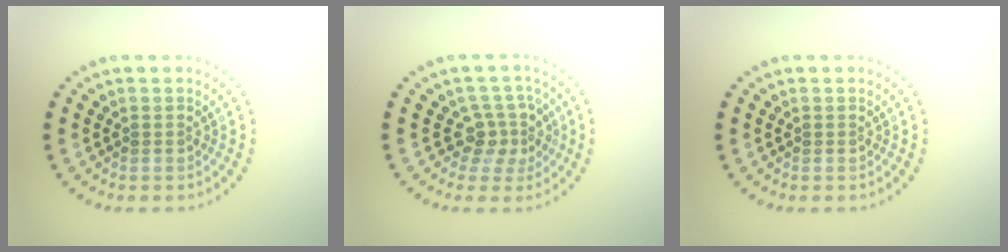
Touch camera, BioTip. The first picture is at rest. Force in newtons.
{"total": 2.8, "press": 2.2, "slide": 1.7}
{"total": 0.0}